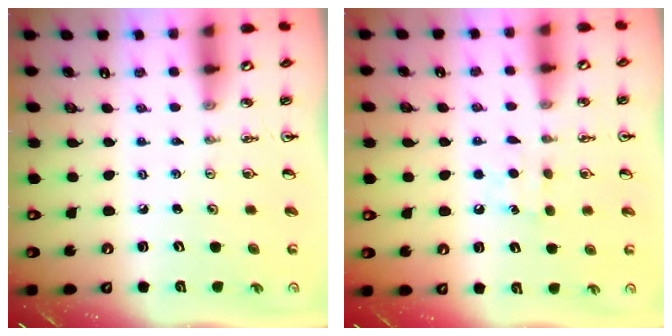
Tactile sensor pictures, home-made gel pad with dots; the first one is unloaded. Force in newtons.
{"total": 8.6, "press": 8.6, "slide": 0.9}